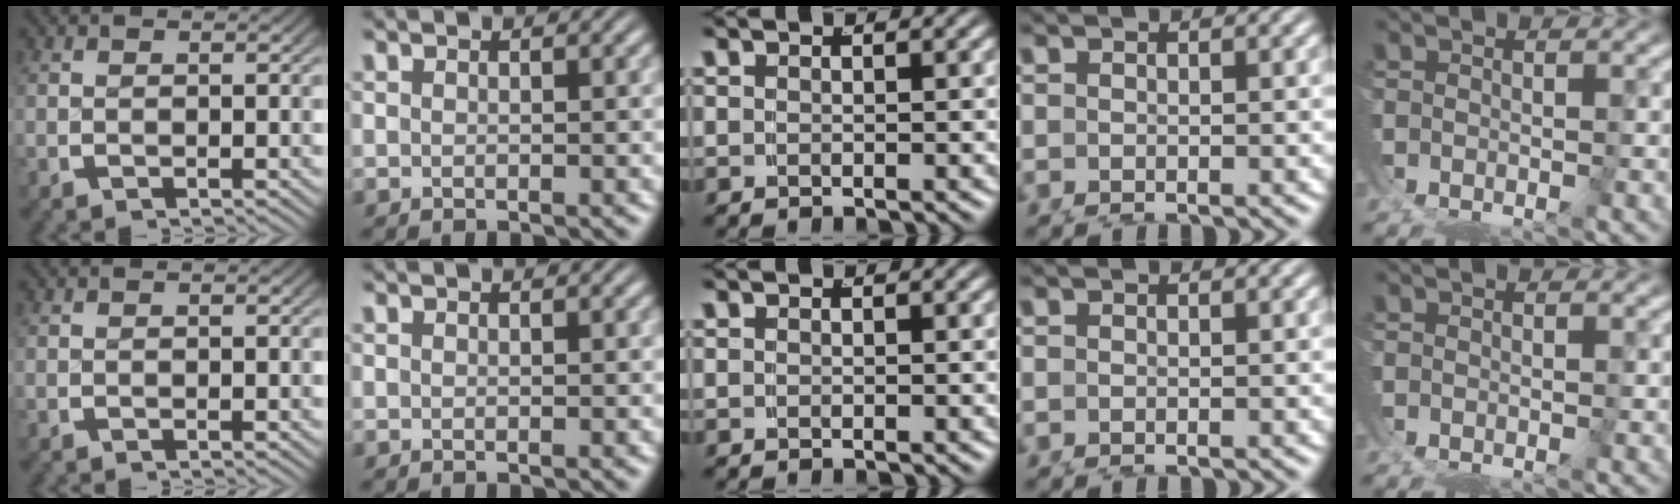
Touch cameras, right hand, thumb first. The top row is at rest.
{}